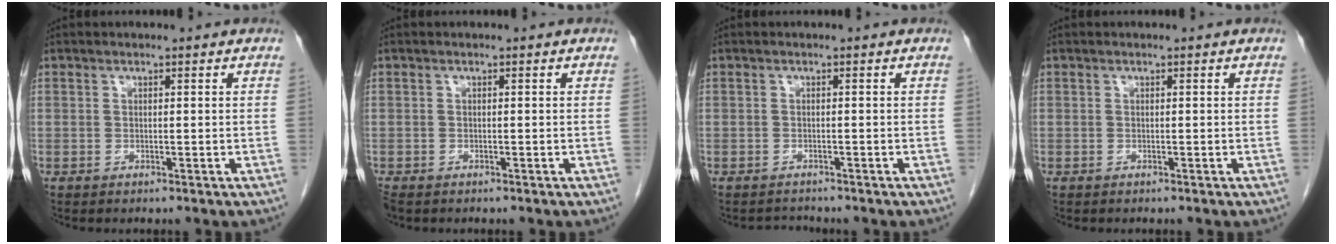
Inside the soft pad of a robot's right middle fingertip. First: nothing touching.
{"total": 1.6, "force": [-1.3, 0.8, 0.7], "torque": [-0.019, -0.005, -0.021]}
{"total": 1.1, "force": [-1.1, 0.1, -0.3], "torque": [0.005, -0.006, -0.015]}
{"total": 0.0}